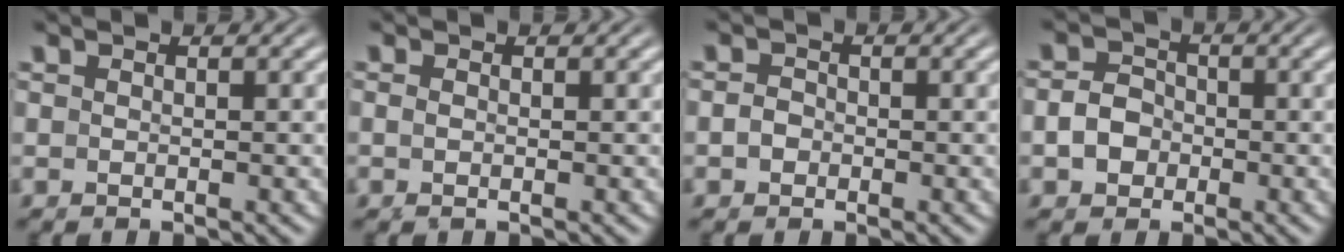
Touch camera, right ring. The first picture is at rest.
{"total": 0.6, "force": [-0.1, -0.5, 0.2], "torque": [-0.006, -0.005, 0.003]}
{"total": 1.0, "force": [-0.5, 0.9, 0.2], "torque": [-0.009, -0.006, -0.007]}
{"total": 3.5, "force": [-0.9, 3.2, 1.2], "torque": [-0.024, -0.005, -0.015]}